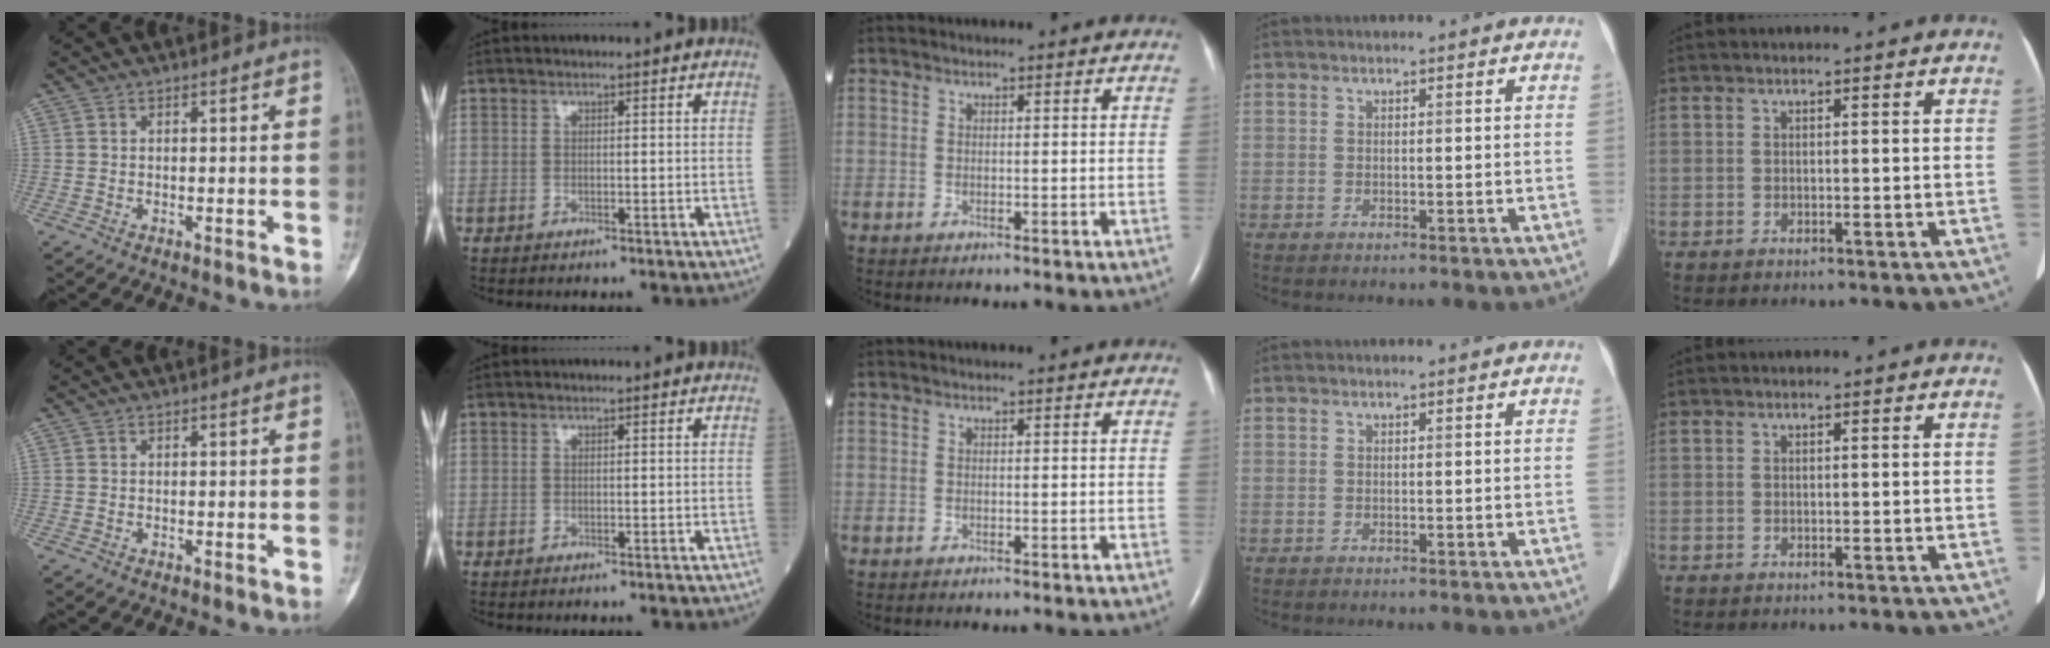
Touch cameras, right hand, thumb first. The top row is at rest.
{}